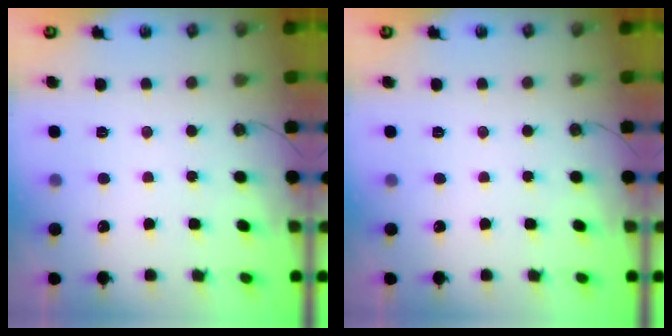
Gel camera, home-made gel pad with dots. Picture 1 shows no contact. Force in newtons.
{"total": 0.0}